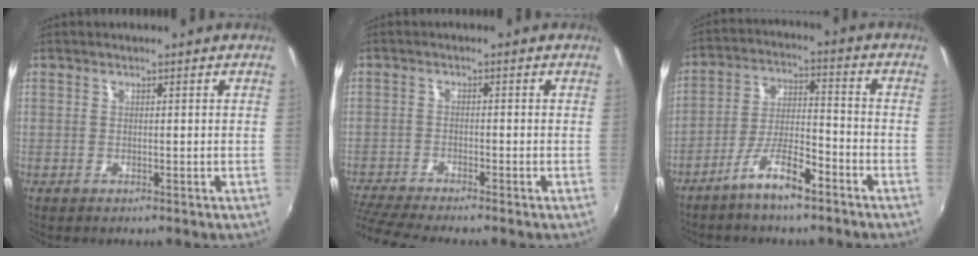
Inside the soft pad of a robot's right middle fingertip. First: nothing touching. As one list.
[{"total": 8.3, "force": [-7.5, -0.3, 3.6], "torque": [-0.101, -0.032, -0.135]}, {"total": 8.6, "force": [-6.1, 1.9, 5.7], "torque": [-0.118, 0.006, -0.108]}]